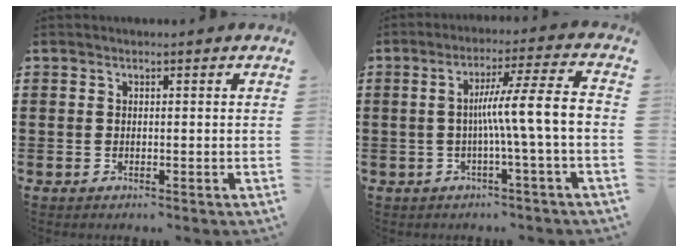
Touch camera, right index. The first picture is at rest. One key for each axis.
{"total": 8.8, "fx": -1.1, "fy": -0.8, "fz": 8.7, "tx": -0.155, "ty": -0.003, "tz": -0.027}